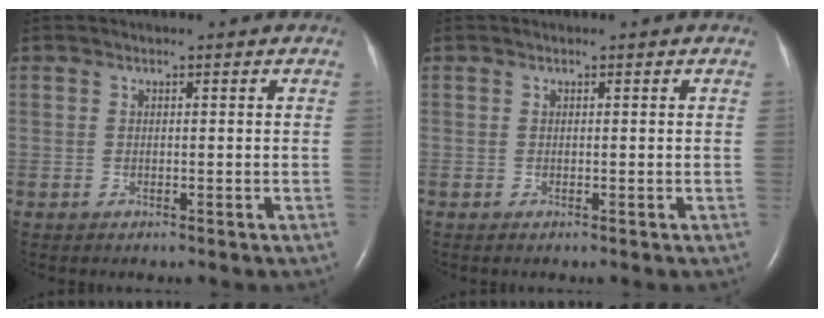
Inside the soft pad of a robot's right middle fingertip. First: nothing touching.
{"total": 0.0}